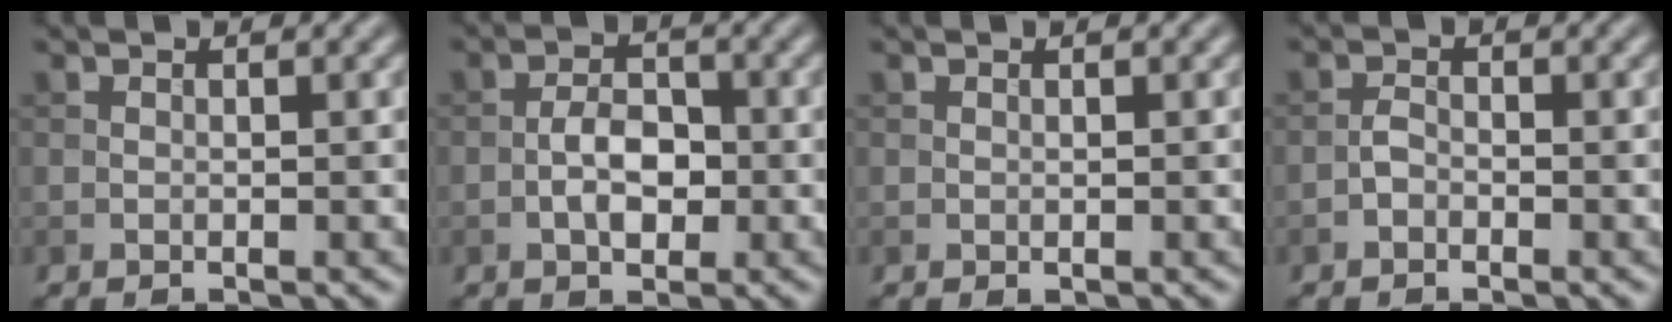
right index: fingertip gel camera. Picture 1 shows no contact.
{"total": 3.2, "force": [-0.9, 1.8, 2.5], "torque": [-0.041, 0.007, -0.018]}
{"total": 0.0}
{"total": 1.1, "force": [-0.7, 0.6, 0.6], "torque": [-0.011, 0.004, -0.016]}